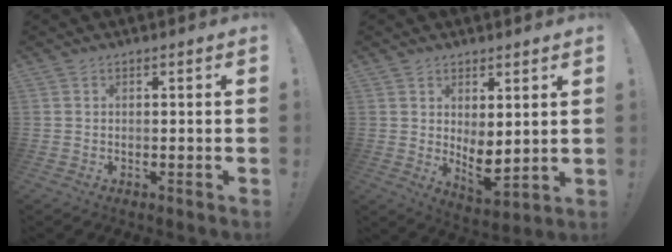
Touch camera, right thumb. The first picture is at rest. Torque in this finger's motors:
{"motor_torque": [-0.17, 0.44, 0.35, 0.42, 0.04]}